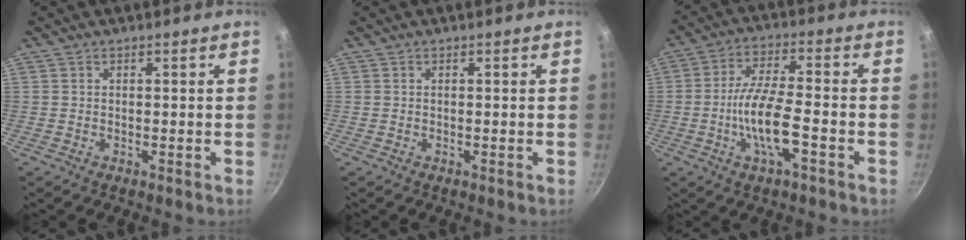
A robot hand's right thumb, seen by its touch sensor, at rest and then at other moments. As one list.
[{"total": 0.0}, {"total": 10.5, "force": [-3.6, 2.8, 9.5], "torque": [-0.182, 0.021, -0.071]}]